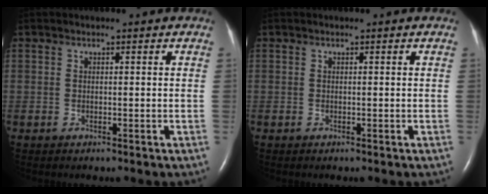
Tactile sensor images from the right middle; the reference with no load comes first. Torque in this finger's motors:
{"motor_torque": [-0.03, 0.13, 0.00, 0.00]}